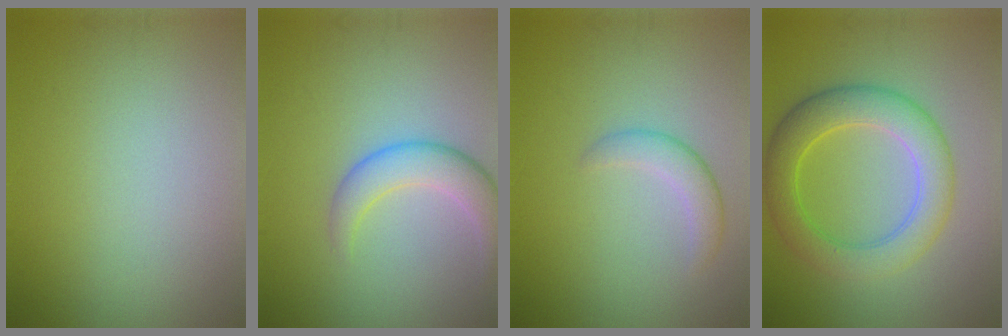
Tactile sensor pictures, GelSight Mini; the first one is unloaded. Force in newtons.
{"total": 3.7, "press": 3.6, "slide": 0.3}
{"total": 2.2, "press": 2.2, "slide": 0.1}
{"total": 5.9, "press": 5.9, "slide": 0.0}